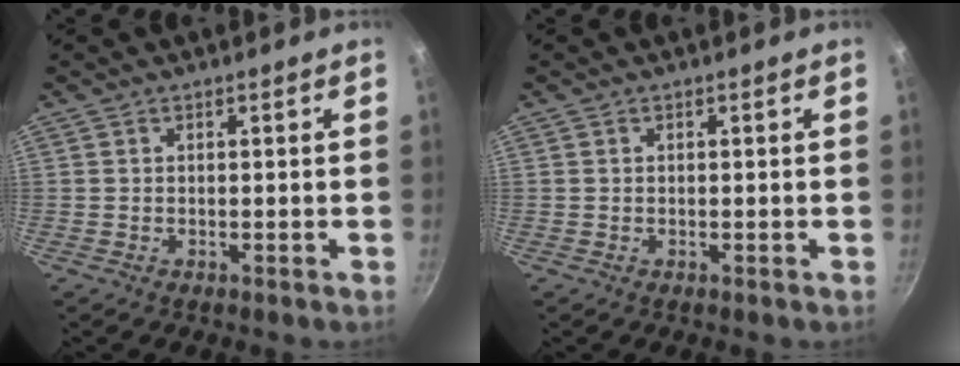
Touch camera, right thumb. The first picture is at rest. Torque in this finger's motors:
{"motor_torque": [0.22, 0.03, 0.26, -0.04, 0.11]}